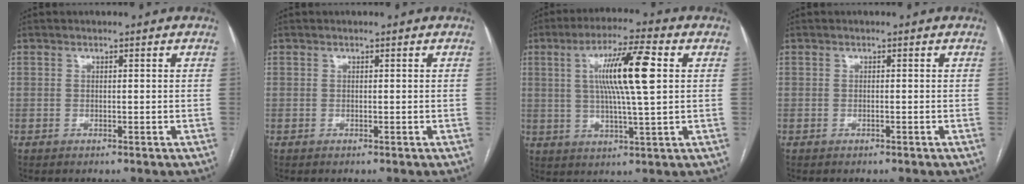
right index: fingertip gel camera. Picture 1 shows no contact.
{"total": 0.0}
{"total": 11.9, "force": [2.5, 0.5, 11.7], "torque": [-0.208, 0.007, 0.043]}
{"total": 0.0}